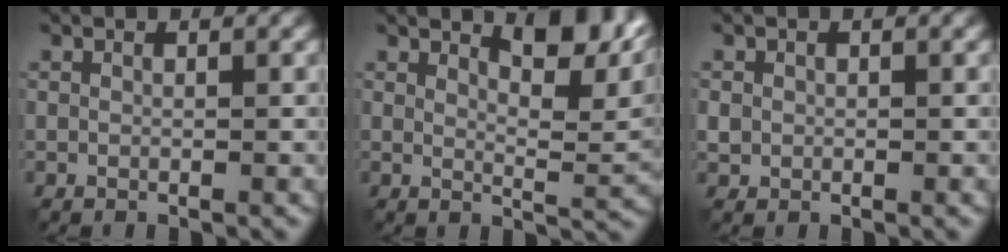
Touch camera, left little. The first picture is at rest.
{"total": 6.8, "force": [3.8, 2.3, 5.1], "torque": [-0.063, 0.001, 0.058]}
{"total": 0.9, "force": [0.0, 0.9, 0.2], "torque": [0.002, -0.003, -0.003]}